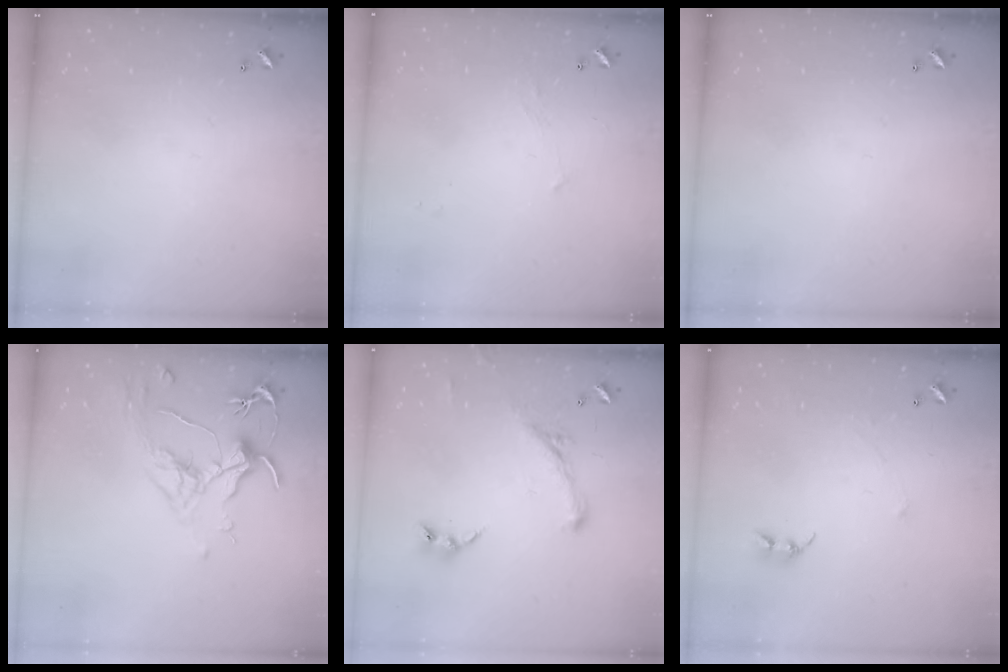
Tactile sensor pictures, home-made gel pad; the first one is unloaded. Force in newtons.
{"total": 3.0, "press": 2.9, "slide": 0.4}
{"total": 0.0}
{"total": 1.8, "press": 1.5, "slide": 0.9}
{"total": 1.5, "press": 1.4, "slide": 0.3}
{"total": 1.1, "press": 1.1, "slide": 0.3}